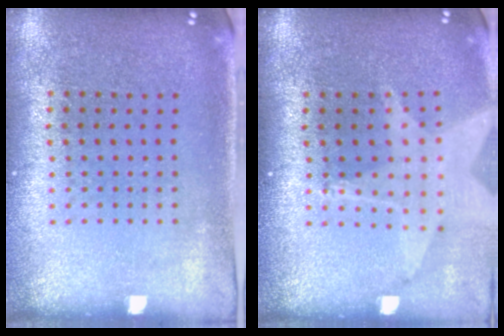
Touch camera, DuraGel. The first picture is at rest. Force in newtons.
{"total": 1.7, "press": 1.5, "slide": 0.7}